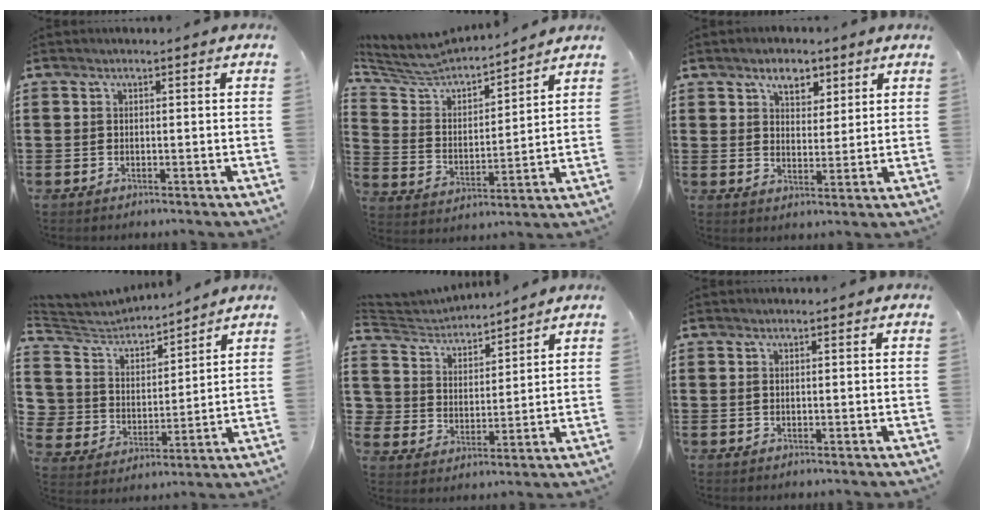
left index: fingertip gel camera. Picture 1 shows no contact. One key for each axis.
{"total": 4.9, "fx": 4.6, "fy": 1.3, "fz": 1.2, "tx": -0.053, "ty": -0.036, "tz": 0.071}
{"total": 4.5, "fx": 3.1, "fy": 2.7, "fz": 2.0, "tx": -0.036, "ty": 0.008, "tz": 0.052}
{"total": 5.5, "fx": 4.7, "fy": 2.6, "fz": -1.1, "tx": -0.023, "ty": -0.043, "tz": 0.081}
{"total": 4.4, "fx": 3.7, "fy": 2.1, "fz": -1.0, "tx": -0.016, "ty": -0.031, "tz": 0.062}
{"total": 0.0}